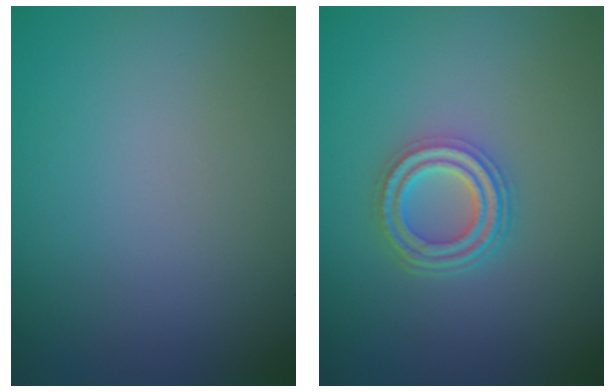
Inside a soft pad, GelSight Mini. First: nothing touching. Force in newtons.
{"total": 3.8, "press": 3.0, "slide": 2.3}